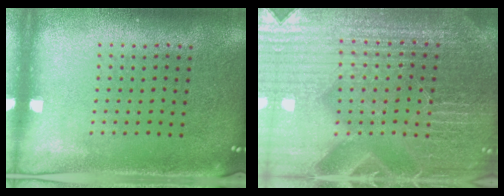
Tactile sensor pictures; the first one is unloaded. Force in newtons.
{"total": 5.8, "press": 5.3, "slide": 2.3}